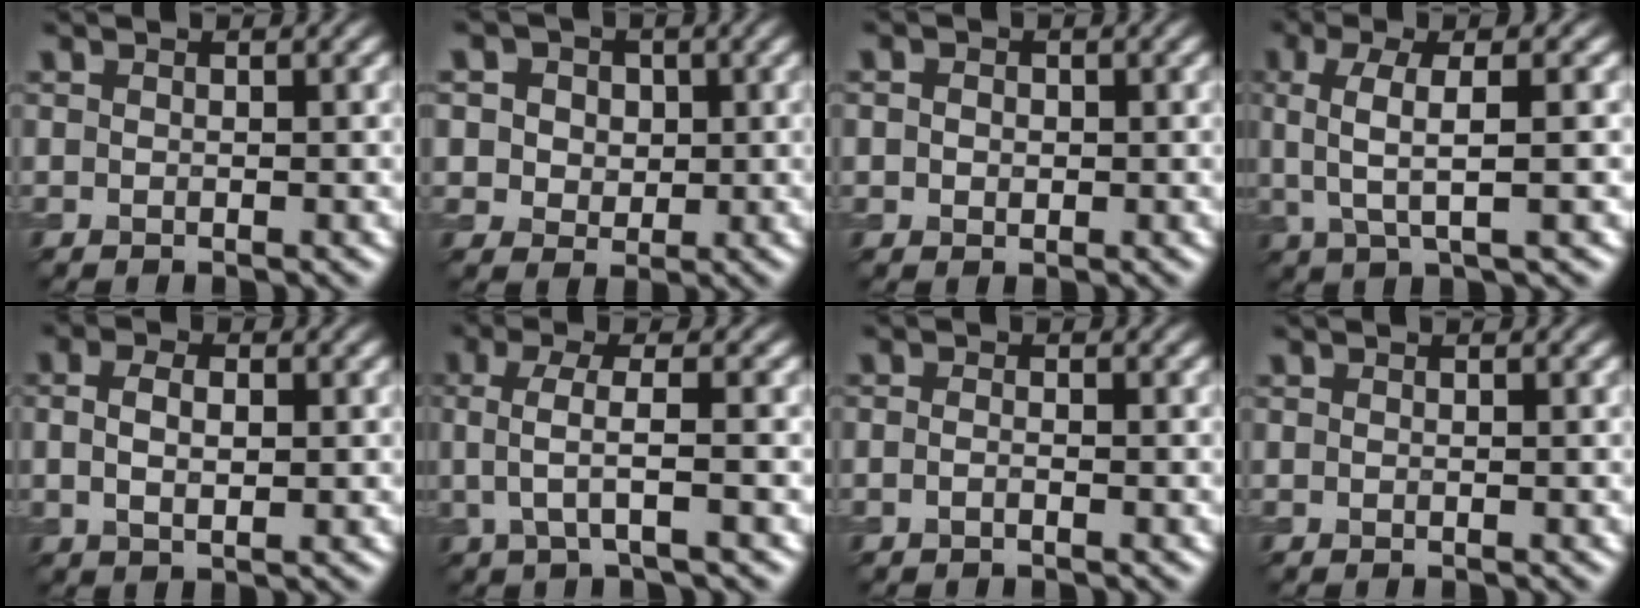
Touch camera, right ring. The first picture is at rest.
{"total": 6.2, "force": [2.4, 5.1, 2.7], "torque": [-0.042, 0.020, 0.019]}
{"total": 1.9, "force": [0.4, 1.6, 0.9], "torque": [-0.007, 0.011, -0.007]}
{"total": 4.6, "force": [0.5, 1.3, 4.3], "torque": [-0.086, 0.007, 0.009]}
{"total": 3.1, "force": [0.4, 1.8, 2.5], "torque": [-0.050, 0.001, 0.001]}
{"total": 3.3, "force": [-0.1, 0.9, 3.2], "torque": [-0.061, 0.000, -0.002]}
{"total": 0.8, "force": [-0.5, 0.3, 0.6], "torque": [-0.014, -0.002, -0.010]}
{"total": 0.0}